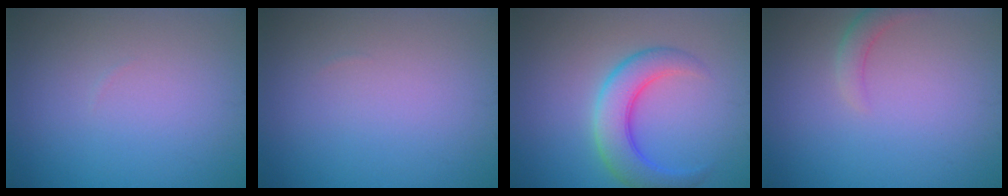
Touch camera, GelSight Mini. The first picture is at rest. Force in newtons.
{"total": 0.0}
{"total": 5.2, "press": 5.2, "slide": 0.1}
{"total": 1.6, "press": 1.6, "slide": 0.3}